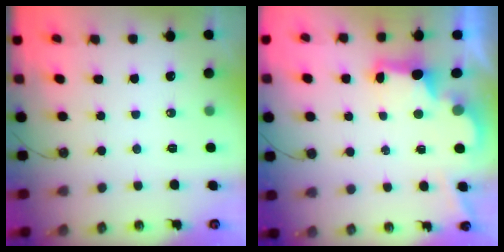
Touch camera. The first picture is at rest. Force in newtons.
{"total": 2.8, "press": 2.7, "slide": 0.9}